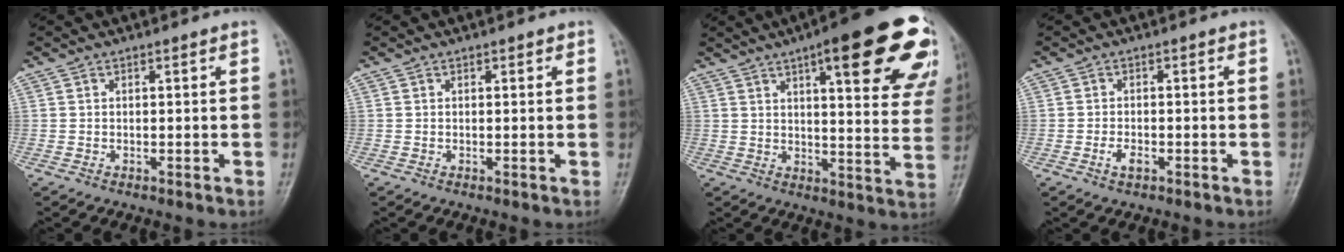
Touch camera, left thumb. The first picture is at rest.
{"total": 0.6, "force": [0.4, 0.4, 0.3], "torque": [0.000, -0.001, 0.001]}
{"total": 25.7, "force": [13.4, 6.9, 20.8], "torque": [-0.219, -0.026, 0.164]}
{"total": 2.0, "force": [-1.1, 1.0, 1.4], "torque": [-0.025, 0.003, -0.019]}